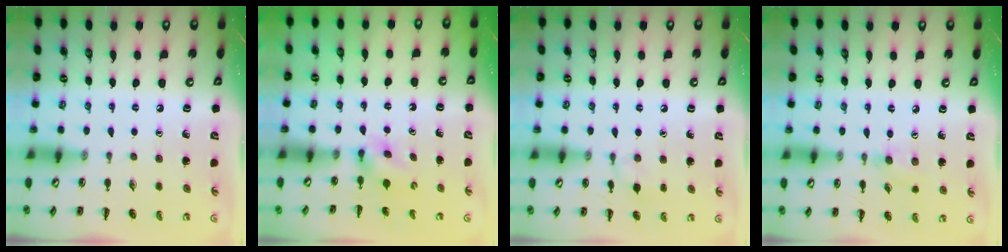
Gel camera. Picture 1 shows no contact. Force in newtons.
{"total": 4.0, "press": 3.8, "slide": 1.1}
{"total": 5.9, "press": 5.6, "slide": 1.9}
{"total": 4.4, "press": 4.1, "slide": 1.7}